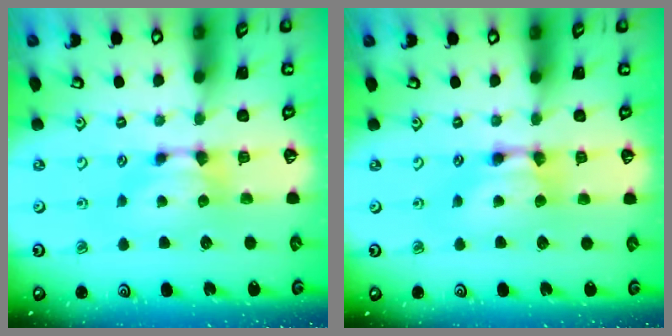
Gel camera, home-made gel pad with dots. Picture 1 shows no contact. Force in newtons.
{"total": 2.0, "press": 2.0, "slide": 0.1}